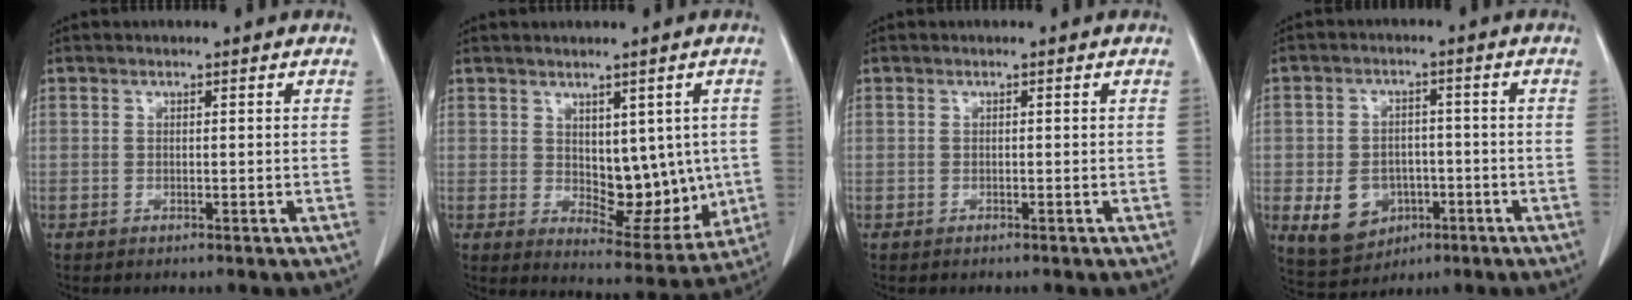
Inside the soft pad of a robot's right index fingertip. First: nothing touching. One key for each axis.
{"total": 9.9, "fx": 0.5, "fy": 5.5, "fz": 8.2, "tx": -0.093, "ty": -0.007, "tz": 0.028}
{"total": 0.0}
{"total": 7.8, "fx": -2.4, "fy": 6.3, "fz": 3.9, "tx": -0.072, "ty": 0.012, "tz": -0.022}